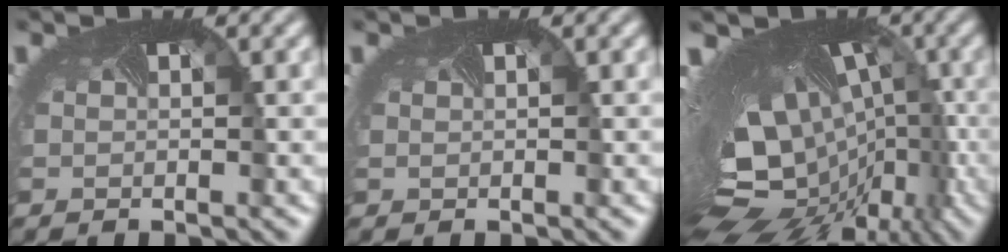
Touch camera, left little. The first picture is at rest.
{"total": 0.0}
{"total": 16.6, "force": [-3.3, 9.5, 13.2], "torque": [-0.190, -0.002, -0.018]}